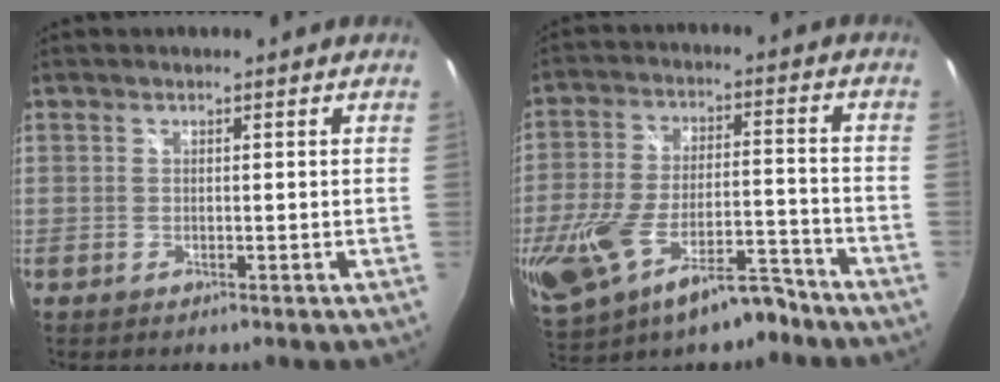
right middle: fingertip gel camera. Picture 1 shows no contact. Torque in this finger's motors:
{"motor_torque": [2.12, -0.02, 0.80, 0.17]}